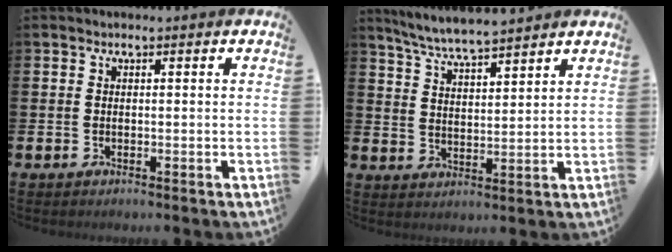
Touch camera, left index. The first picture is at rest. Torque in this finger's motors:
{"motor_torque": [0.28, -0.17, 0.41, 0.09]}